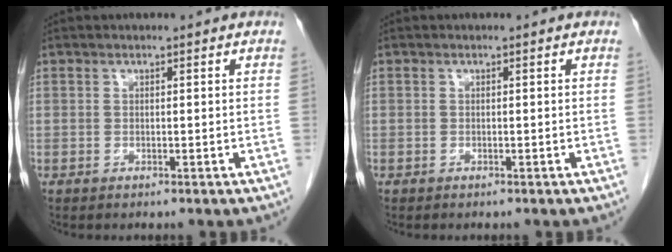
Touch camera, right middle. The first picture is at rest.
{"total": 0.0}